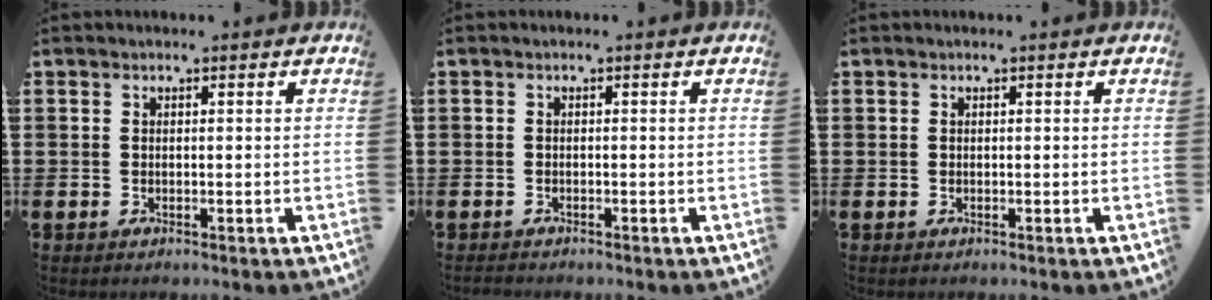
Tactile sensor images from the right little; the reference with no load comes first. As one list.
[{"total": 0.0}, {"total": 0.0}]